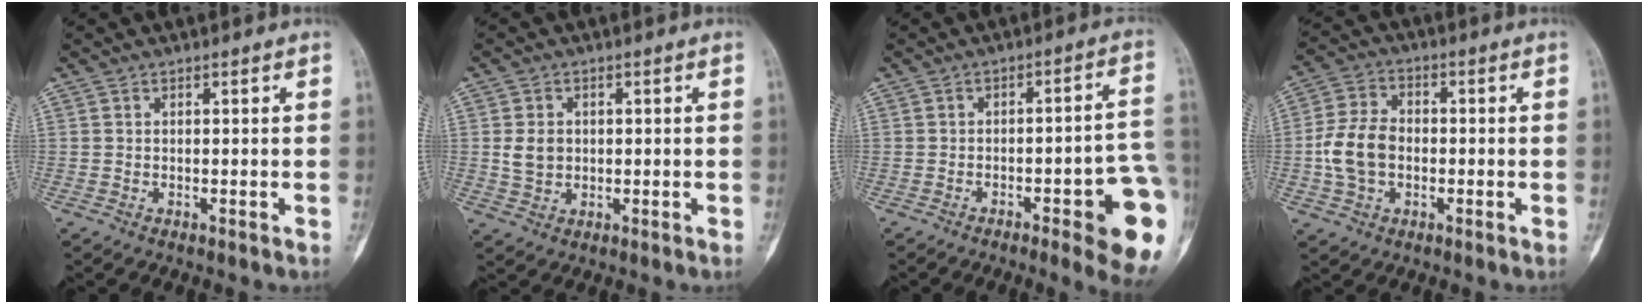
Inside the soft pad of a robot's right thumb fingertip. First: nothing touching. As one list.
[{"total": 4.2, "force": [0.3, 3.5, 2.4], "torque": [-0.035, 0.001, 0.013]}, {"total": 15.6, "force": [-5.3, 3.5, 14.3], "torque": [-0.134, 0.031, -0.055]}, {"total": 9.4, "force": [-1.3, 6.8, 6.4], "torque": [-0.122, 0.020, -0.027]}]